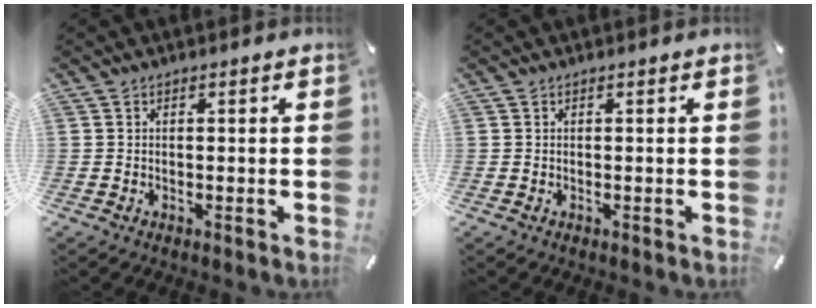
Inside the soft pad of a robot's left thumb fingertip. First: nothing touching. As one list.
[{"total": 0.0}]